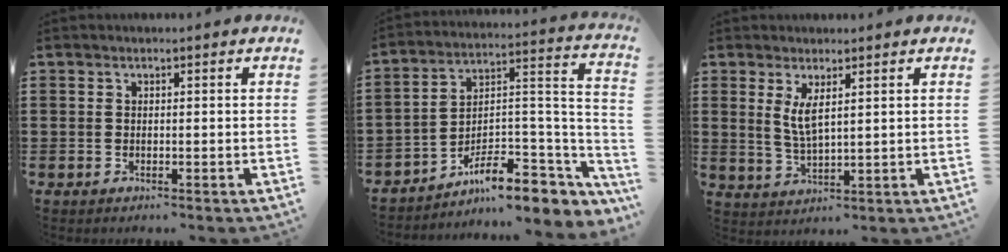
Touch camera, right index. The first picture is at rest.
{"total": 9.2, "force": [-6.8, 3.4, 5.2], "torque": [-0.079, 0.008, -0.125]}
{"total": 3.9, "force": [1.6, 1.1, 3.4], "torque": [-0.071, 0.000, 0.028]}